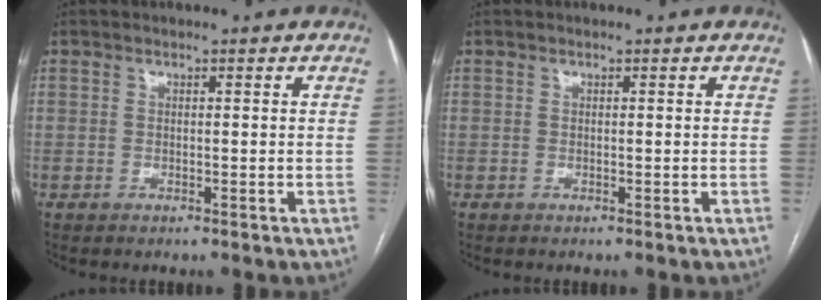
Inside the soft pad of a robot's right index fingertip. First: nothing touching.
{"total": 0.0}